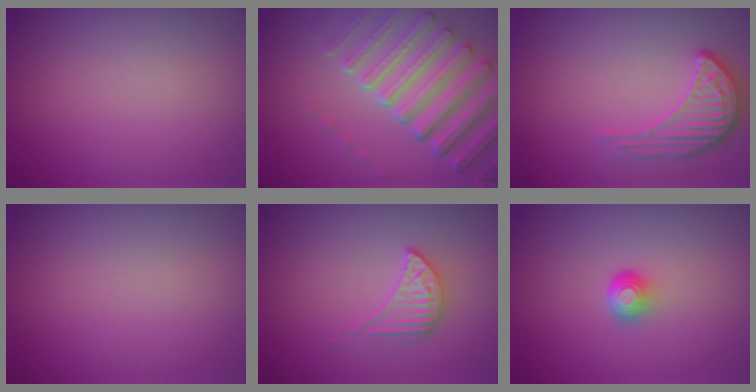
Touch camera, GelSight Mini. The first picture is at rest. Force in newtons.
{"total": 6.8, "press": 5.4, "slide": 4.0}
{"total": 3.9, "press": 3.2, "slide": 2.3}
{"total": 0.0}
{"total": 2.6, "press": 2.6, "slide": 0.2}
{"total": 1.6, "press": 1.2, "slide": 1.1}